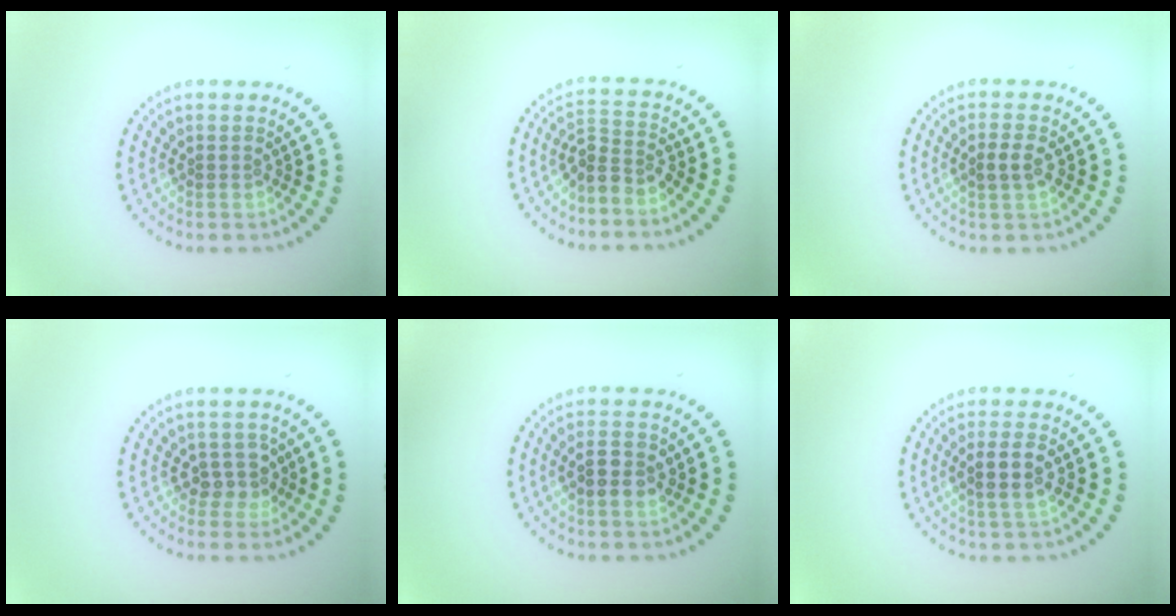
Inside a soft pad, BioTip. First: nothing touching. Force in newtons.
{"total": 2.6, "press": 1.9, "slide": 1.7}
{"total": 1.9, "press": 1.8, "slide": 0.4}
{"total": 2.2, "press": 1.8, "slide": 1.3}
{"total": 2.6, "press": 2.6, "slide": 0.2}
{"total": 2.6, "press": 2.3, "slide": 1.1}